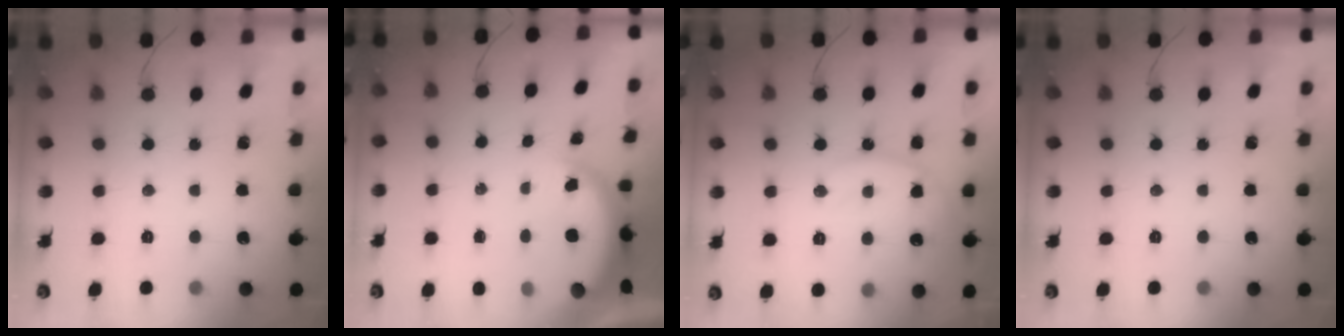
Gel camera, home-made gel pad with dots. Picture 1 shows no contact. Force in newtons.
{"total": 5.1, "press": 4.9, "slide": 1.3}
{"total": 13.5, "press": 13.5, "slide": 1.2}
{"total": 0.0}